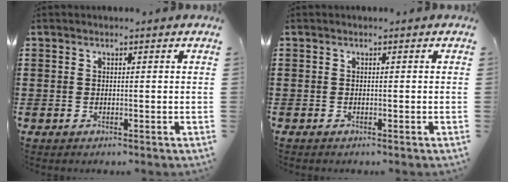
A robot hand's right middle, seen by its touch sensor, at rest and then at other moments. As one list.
[{"total": 0.0}]